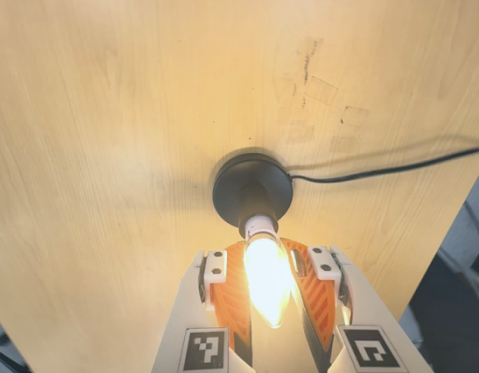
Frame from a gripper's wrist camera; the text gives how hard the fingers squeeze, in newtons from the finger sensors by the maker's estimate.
{"total": 18.4, "left": 15.7, "right": 21.0}